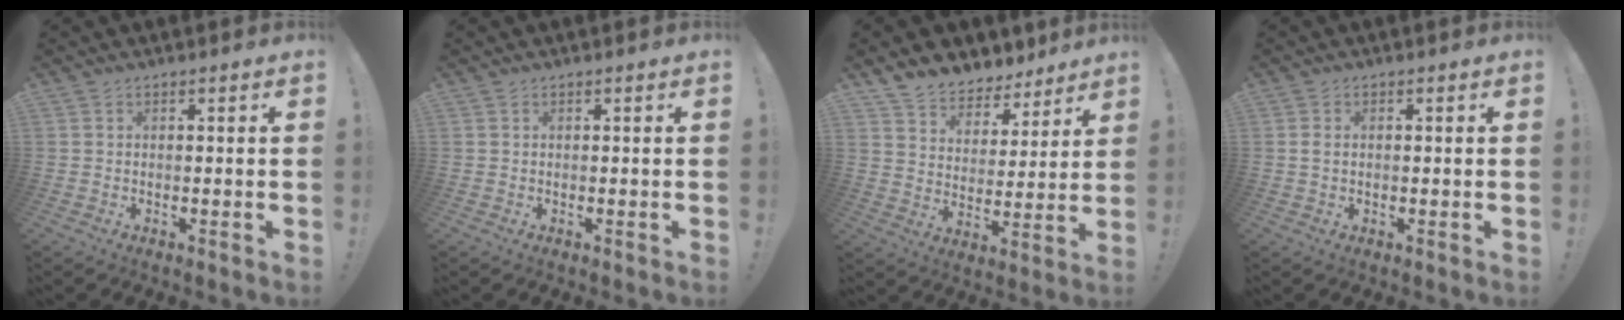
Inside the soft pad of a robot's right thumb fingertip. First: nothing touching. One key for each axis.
{"total": 0.0}
{"total": 7.8, "fx": 6.6, "fy": 4.2, "fz": 0.6, "tx": -0.014, "ty": -0.062, "tz": 0.127}
{"total": 1.6, "fx": 0.3, "fy": 1.0, "fz": 1.2, "tx": -0.032, "ty": 0.007, "tz": 0.006}